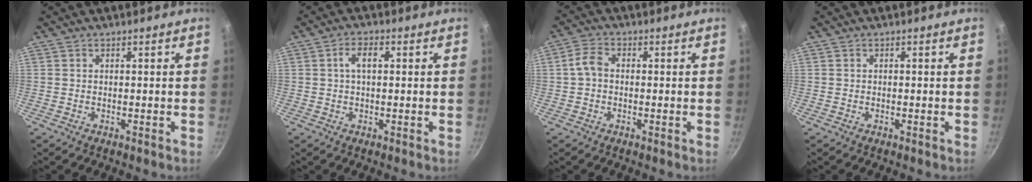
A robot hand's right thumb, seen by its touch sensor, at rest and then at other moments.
{"total": 3.4, "force": [0.6, 1.8, 2.9], "torque": [-0.051, 0.010, 0.008]}
{"total": 3.8, "force": [-0.2, 2.8, 2.6], "torque": [-0.054, 0.016, -0.011]}
{"total": 0.0}